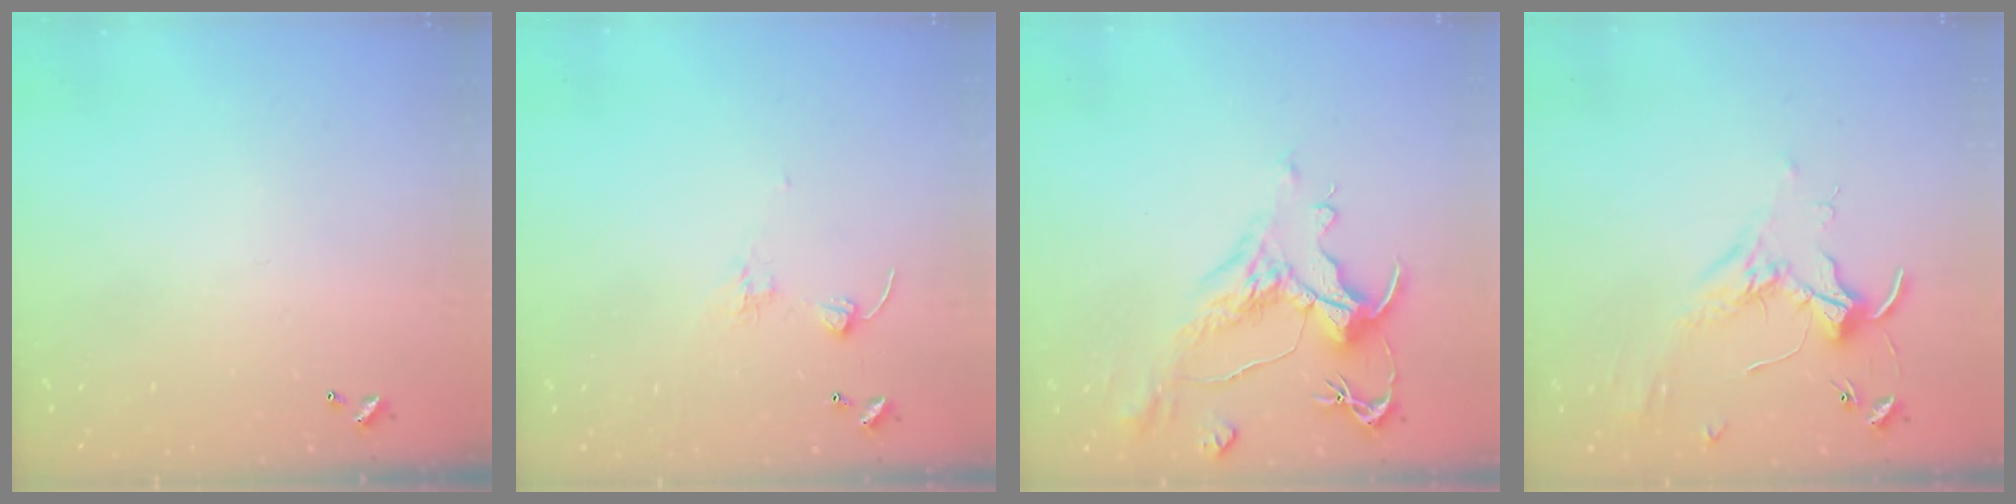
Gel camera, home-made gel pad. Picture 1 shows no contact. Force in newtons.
{"total": 1.7, "press": 1.5, "slide": 0.7}
{"total": 1.8, "press": 1.1, "slide": 1.4}
{"total": 1.8, "press": 1.8, "slide": 0.4}